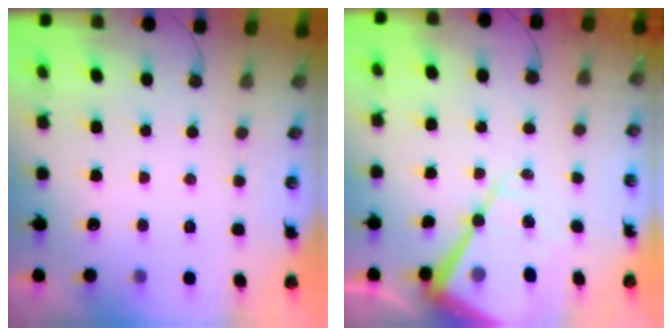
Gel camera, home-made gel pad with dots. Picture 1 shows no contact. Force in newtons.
{"total": 15.1, "press": 15.0, "slide": 1.1}